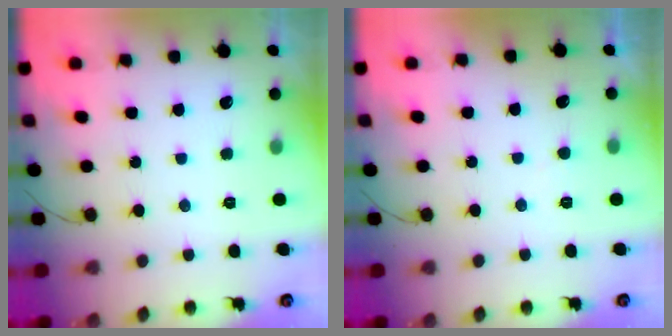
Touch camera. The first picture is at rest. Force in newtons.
{"total": 4.0, "press": 4.0, "slide": 0.2}